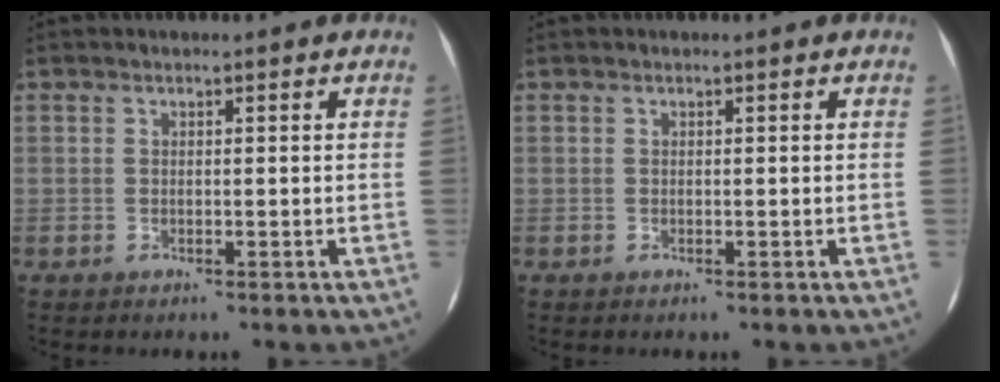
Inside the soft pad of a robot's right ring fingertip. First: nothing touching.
{"total": 0.0}